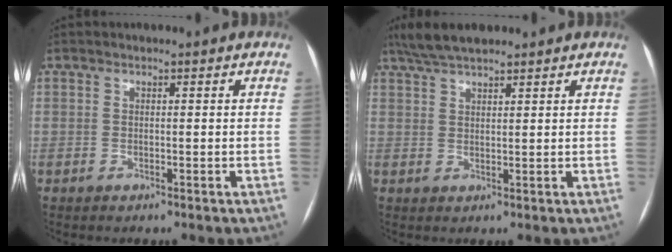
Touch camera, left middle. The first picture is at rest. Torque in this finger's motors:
{"motor_torque": [0.24, -0.23, 0.00, 0.01]}